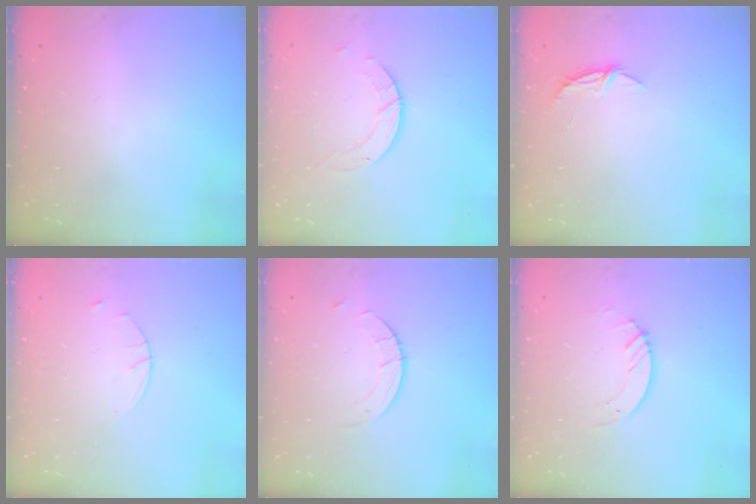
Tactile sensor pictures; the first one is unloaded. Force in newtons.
{"total": 3.0, "press": 3.0, "slide": 0.3}
{"total": 5.6, "press": 5.6, "slide": 0.4}
{"total": 1.6, "press": 1.6, "slide": 0.2}
{"total": 2.7, "press": 2.7, "slide": 0.3}
{"total": 3.3, "press": 3.3, "slide": 0.1}